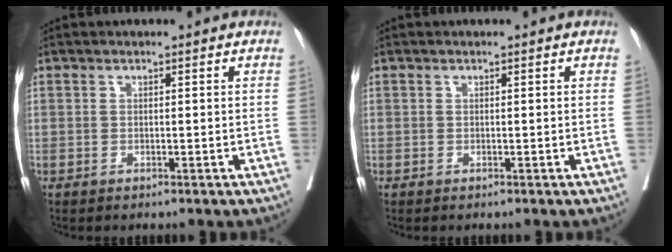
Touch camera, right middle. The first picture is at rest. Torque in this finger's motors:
{"motor_torque": [0.00, 0.00, -0.01, 0.00]}